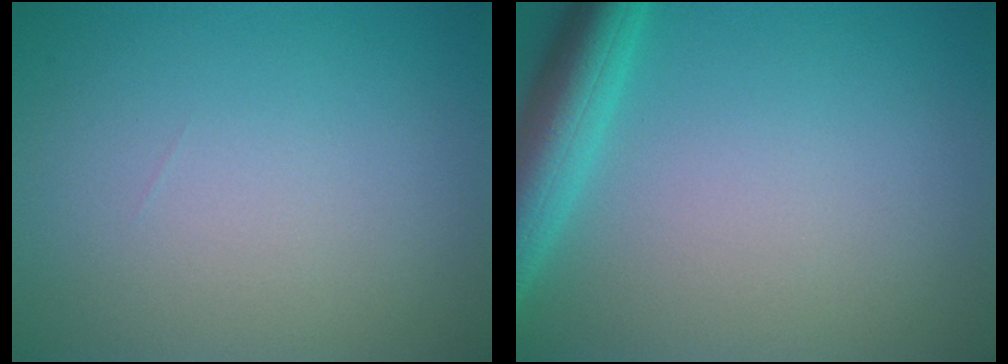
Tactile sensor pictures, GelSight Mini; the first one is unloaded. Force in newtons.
{"total": 5.1, "press": 5.1, "slide": 0.3}